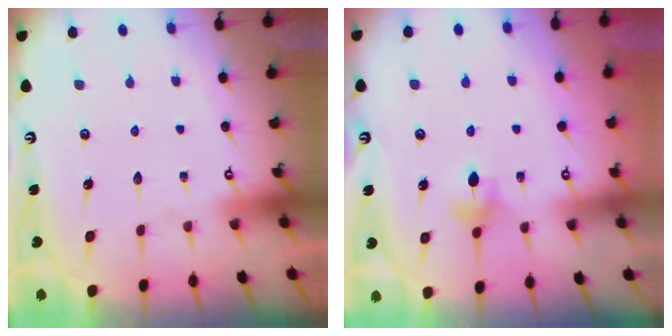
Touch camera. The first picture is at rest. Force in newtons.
{"total": 5.7, "press": 5.6, "slide": 1.0}